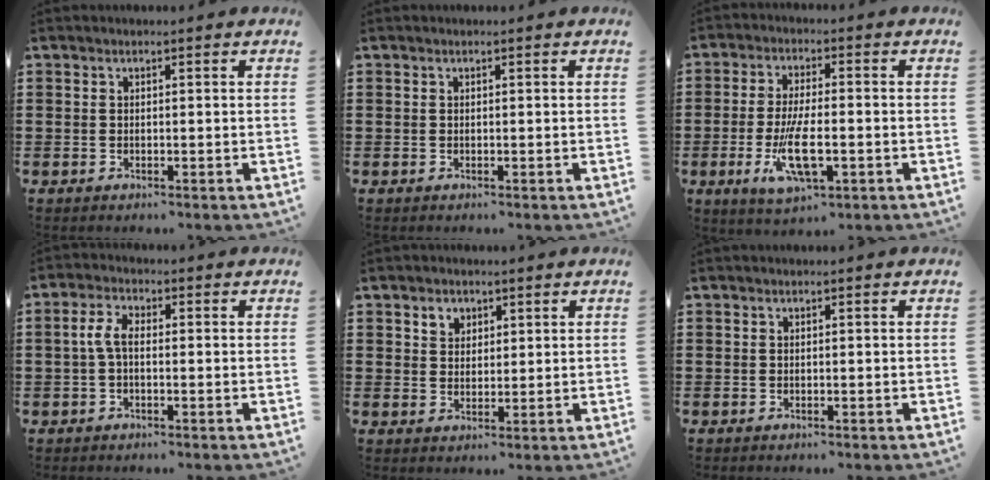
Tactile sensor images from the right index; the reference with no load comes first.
{"total": 0.0}
{"total": 9.0, "force": [-2.6, 3.0, 8.1], "torque": [-0.170, -0.017, -0.045]}
{"total": 3.7, "force": [-0.4, 1.8, 3.3], "torque": [-0.084, 0.000, -0.015]}
{"total": 2.7, "force": [1.6, 2.0, 0.6], "torque": [-0.021, 0.009, 0.030]}
{"total": 0.0}